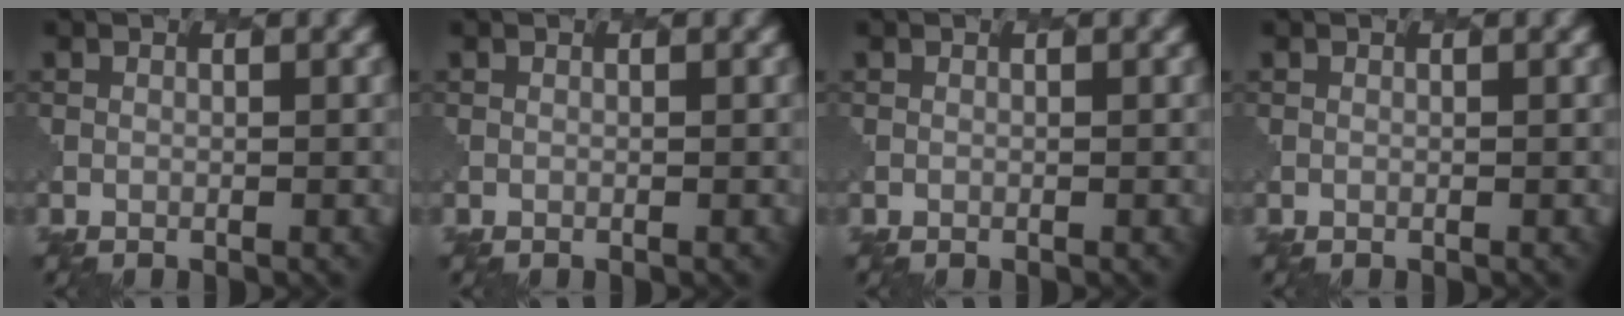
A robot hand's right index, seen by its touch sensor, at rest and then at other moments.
{"total": 0.0}
{"total": 0.0}
{"total": 0.0}